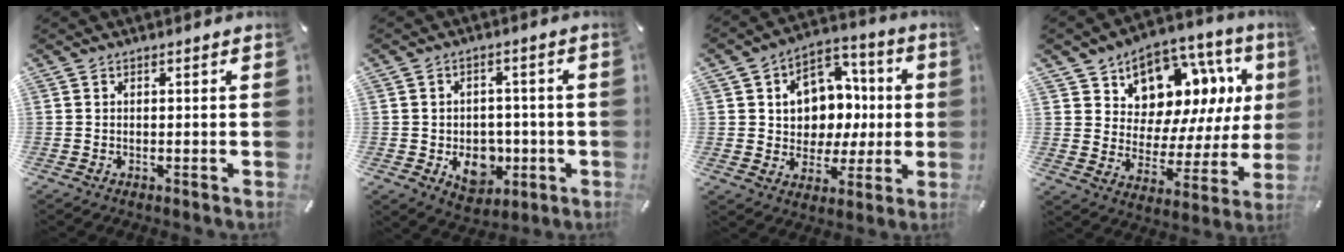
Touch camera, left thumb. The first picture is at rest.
{"total": 10.3, "force": [-2.4, 8.1, 5.8], "torque": [-0.068, 0.012, -0.036]}
{"total": 11.0, "force": [0.9, 10.3, 3.7], "torque": [-0.053, -0.009, 0.028]}
{"total": 10.8, "force": [6.9, 7.6, 3.6], "torque": [-0.053, -0.080, 0.120]}